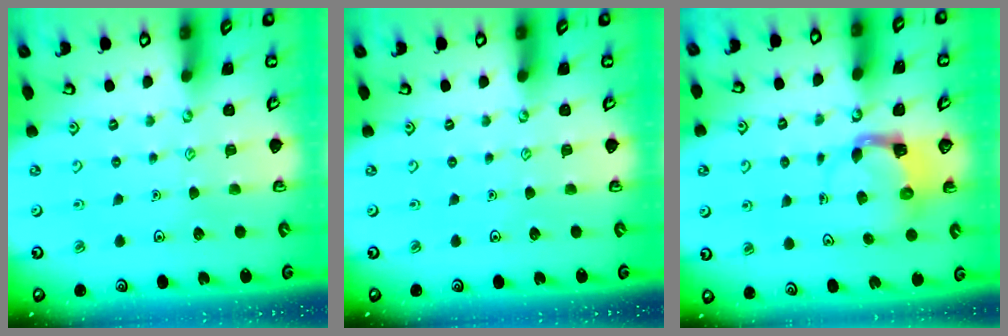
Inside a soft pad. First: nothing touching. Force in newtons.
{"total": 0.0}
{"total": 3.5, "press": 3.5, "slide": 0.5}